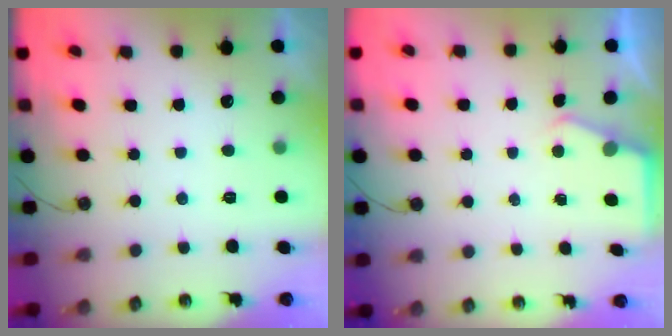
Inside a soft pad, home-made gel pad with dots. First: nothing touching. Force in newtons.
{"total": 2.8, "press": 2.8, "slide": 0.4}